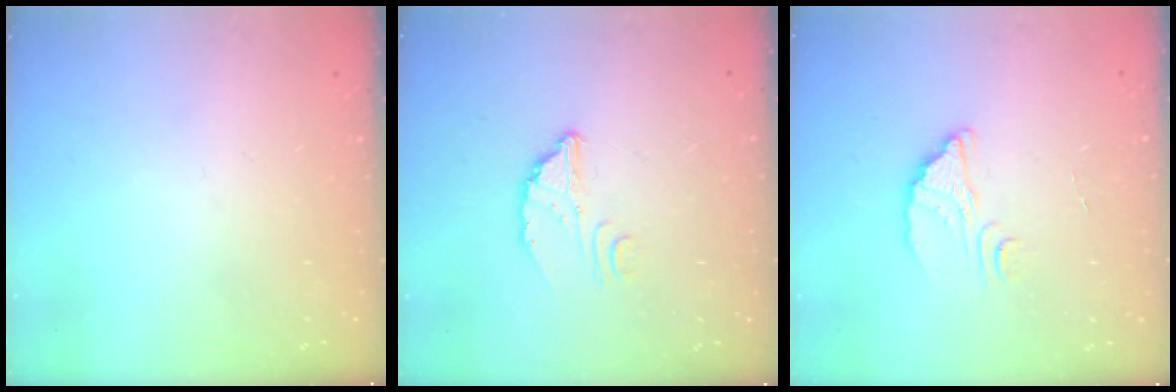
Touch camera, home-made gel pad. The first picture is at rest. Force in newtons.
{"total": 3.1, "press": 3.1, "slide": 0.2}
{"total": 2.9, "press": 2.9, "slide": 0.1}